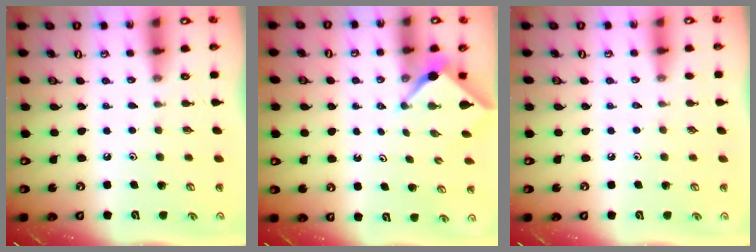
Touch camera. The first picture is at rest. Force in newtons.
{"total": 2.4, "press": 2.4, "slide": 0.3}
{"total": 2.0, "press": 2.0, "slide": 0.4}